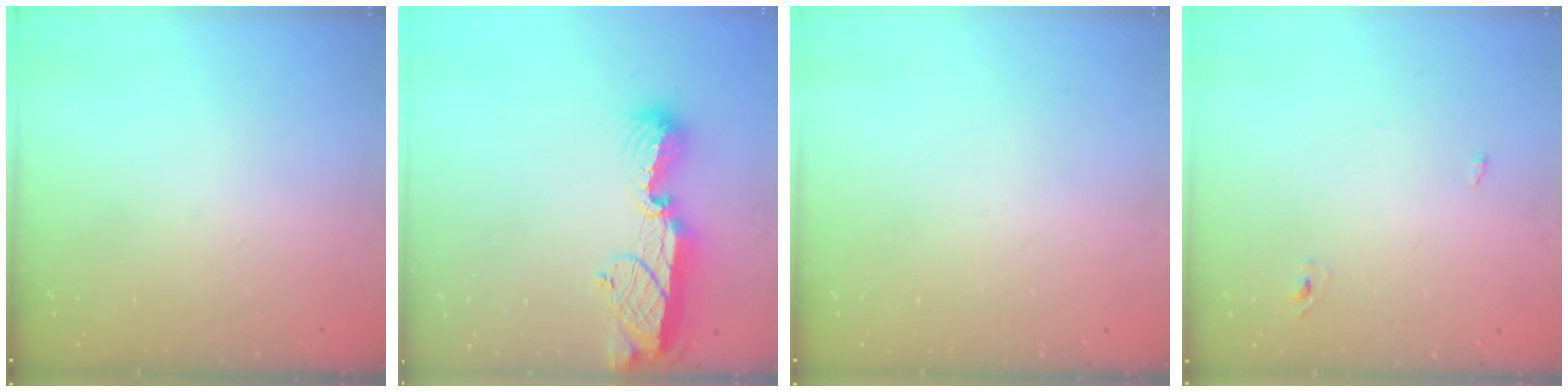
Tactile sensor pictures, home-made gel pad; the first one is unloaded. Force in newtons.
{"total": 12.4, "press": 12.4, "slide": 1.0}
{"total": 0.0}
{"total": 2.4, "press": 2.2, "slide": 1.0}